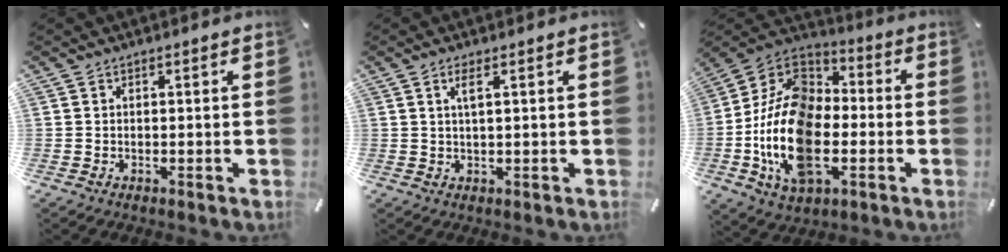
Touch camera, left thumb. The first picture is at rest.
{"total": 3.1, "force": [1.2, 0.5, 2.8], "torque": [-0.059, 0.002, 0.018]}
{"total": 20.2, "force": [-7.1, 12.1, 14.6], "torque": [-0.324, 0.017, -0.132]}